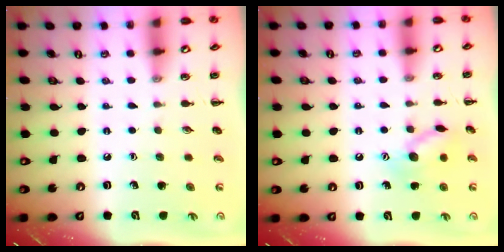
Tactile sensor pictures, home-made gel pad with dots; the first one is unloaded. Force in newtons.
{"total": 10.7, "press": 10.7, "slide": 0.6}